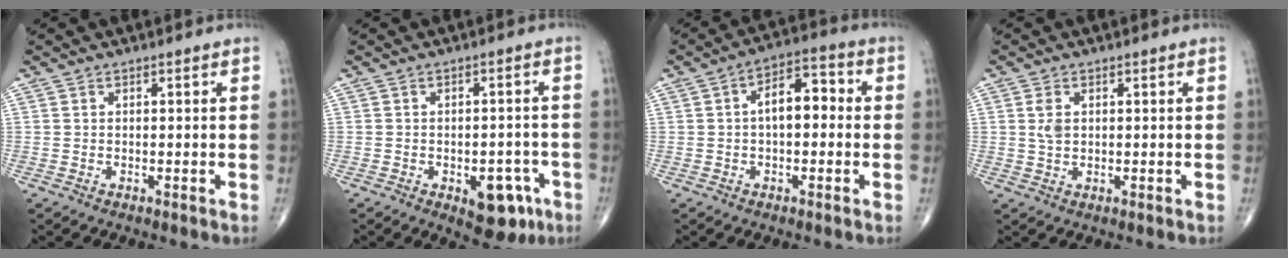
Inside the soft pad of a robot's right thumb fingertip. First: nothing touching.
{"total": 8.3, "force": [-3.7, 4.5, 5.9], "torque": [-0.046, 0.020, -0.037]}
{"total": 8.4, "force": [0.4, 4.5, 7.1], "torque": [-0.098, 0.032, -0.003]}
{"total": 2.7, "force": [0.6, 1.7, 2.0], "torque": [-0.039, -0.002, 0.014]}